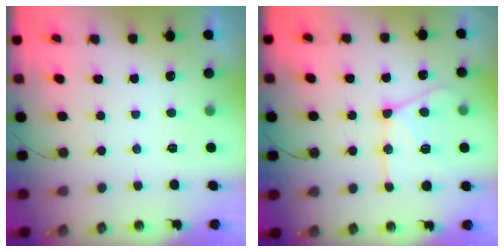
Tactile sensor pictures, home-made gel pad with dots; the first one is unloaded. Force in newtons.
{"total": 16.5, "press": 16.4, "slide": 1.7}